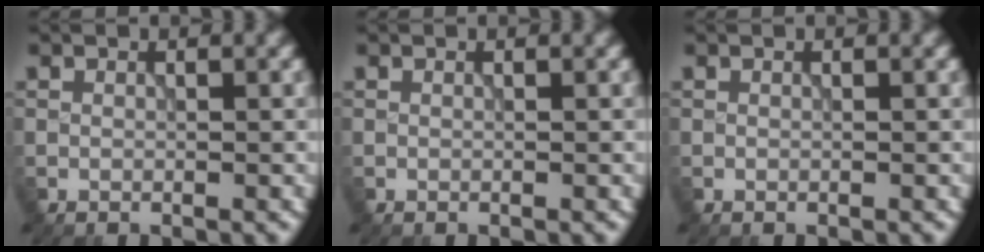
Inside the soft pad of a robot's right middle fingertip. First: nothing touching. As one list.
[{"total": 0.0}, {"total": 0.0}]